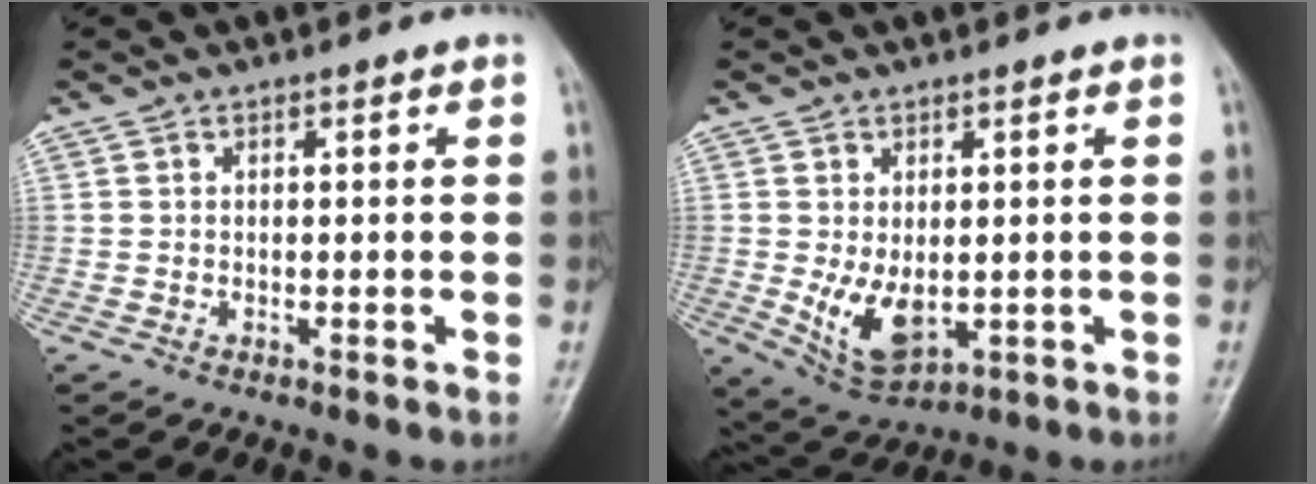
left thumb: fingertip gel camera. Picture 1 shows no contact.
{"total": 7.2, "force": [-0.2, 4.1, 6.0], "torque": [-0.094, -0.017, 0.016]}